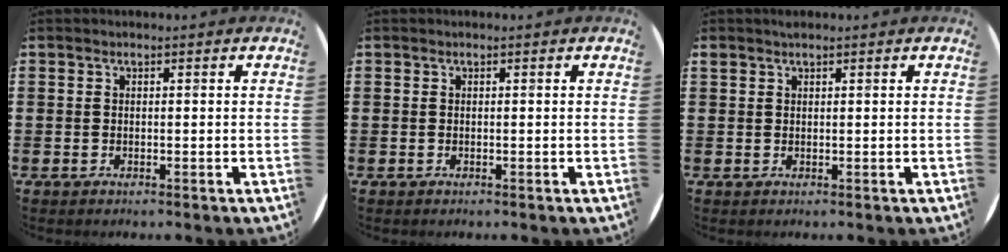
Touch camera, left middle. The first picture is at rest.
{"total": 0.0}
{"total": 0.6, "force": [0.6, 0.1, 0.0], "torque": [0.000, 0.001, 0.011]}